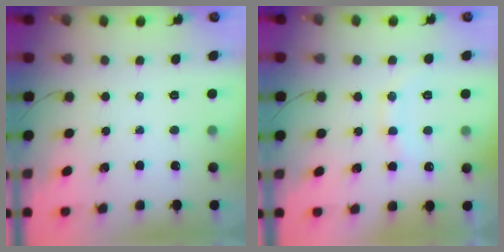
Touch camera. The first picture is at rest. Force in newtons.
{"total": 9.3, "press": 9.3, "slide": 0.7}